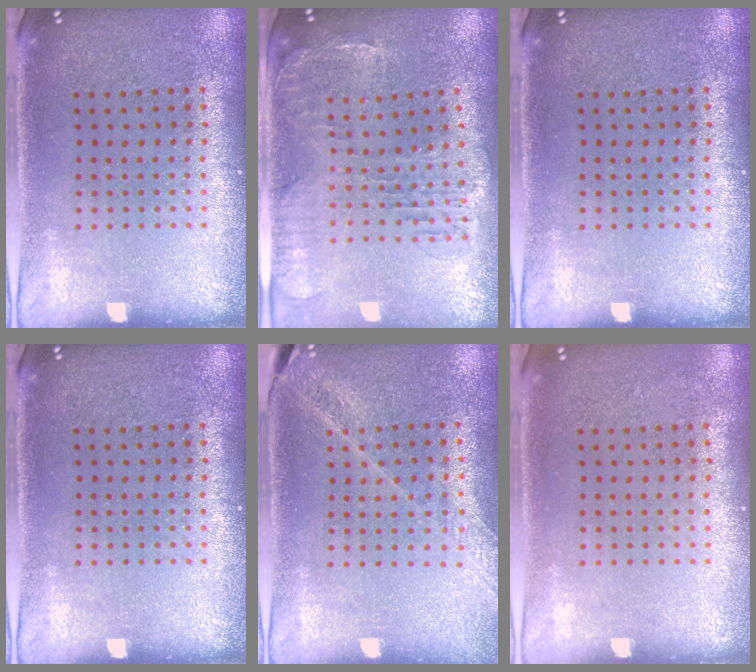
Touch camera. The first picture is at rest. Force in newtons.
{"total": 1.5, "press": 1.4, "slide": 0.4}
{"total": 0.0}
{"total": 0.0}
{"total": 1.6, "press": 1.6, "slide": 0.2}
{"total": 0.0}